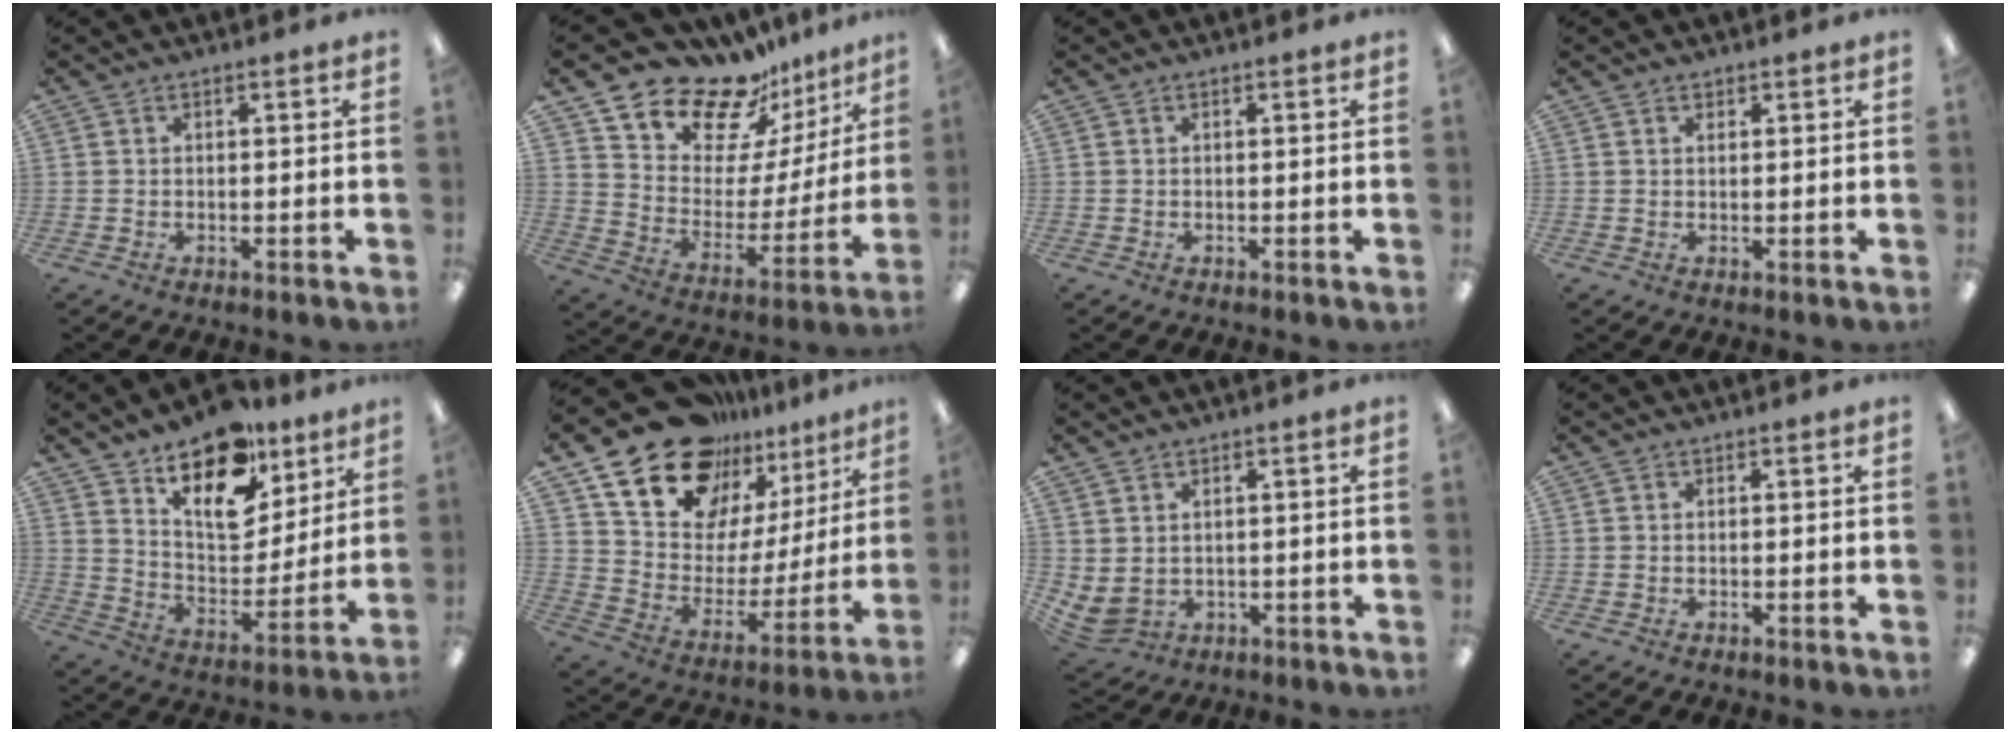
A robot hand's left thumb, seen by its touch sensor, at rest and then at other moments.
{"total": 16.0, "force": [14.4, 6.4, 2.9], "torque": [-0.070, -0.135, 0.260]}
{"total": 0.0}
{"total": 0.9, "force": [0.7, 0.5, 0.2], "torque": [0.004, -0.001, 0.012]}
{"total": 18.3, "force": [12.7, 9.2, 9.4], "torque": [-0.149, -0.082, 0.224]}
{"total": 19.9, "force": [15.9, 10.5, 5.9], "torque": [-0.121, -0.120, 0.291]}
{"total": 2.8, "force": [1.4, 2.1, 1.2], "torque": [-0.040, -0.013, 0.025]}
{"total": 0.0}